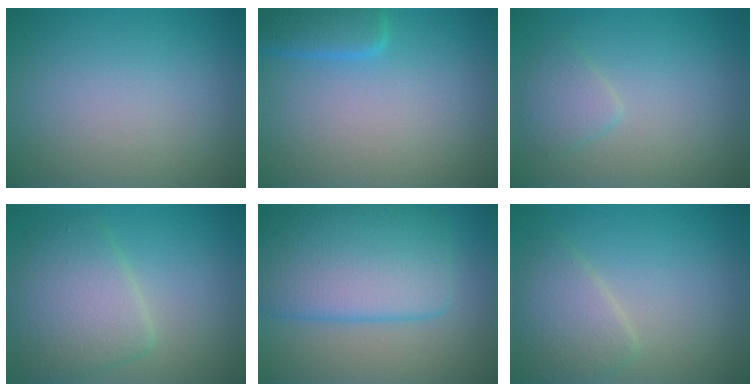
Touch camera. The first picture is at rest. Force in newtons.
{"total": 2.9, "press": 2.9, "slide": 0.2}
{"total": 1.8, "press": 1.8, "slide": 0.1}
{"total": 5.2, "press": 5.2, "slide": 0.1}
{"total": 8.2, "press": 8.2, "slide": 0.1}
{"total": 3.1, "press": 3.1, "slide": 0.2}